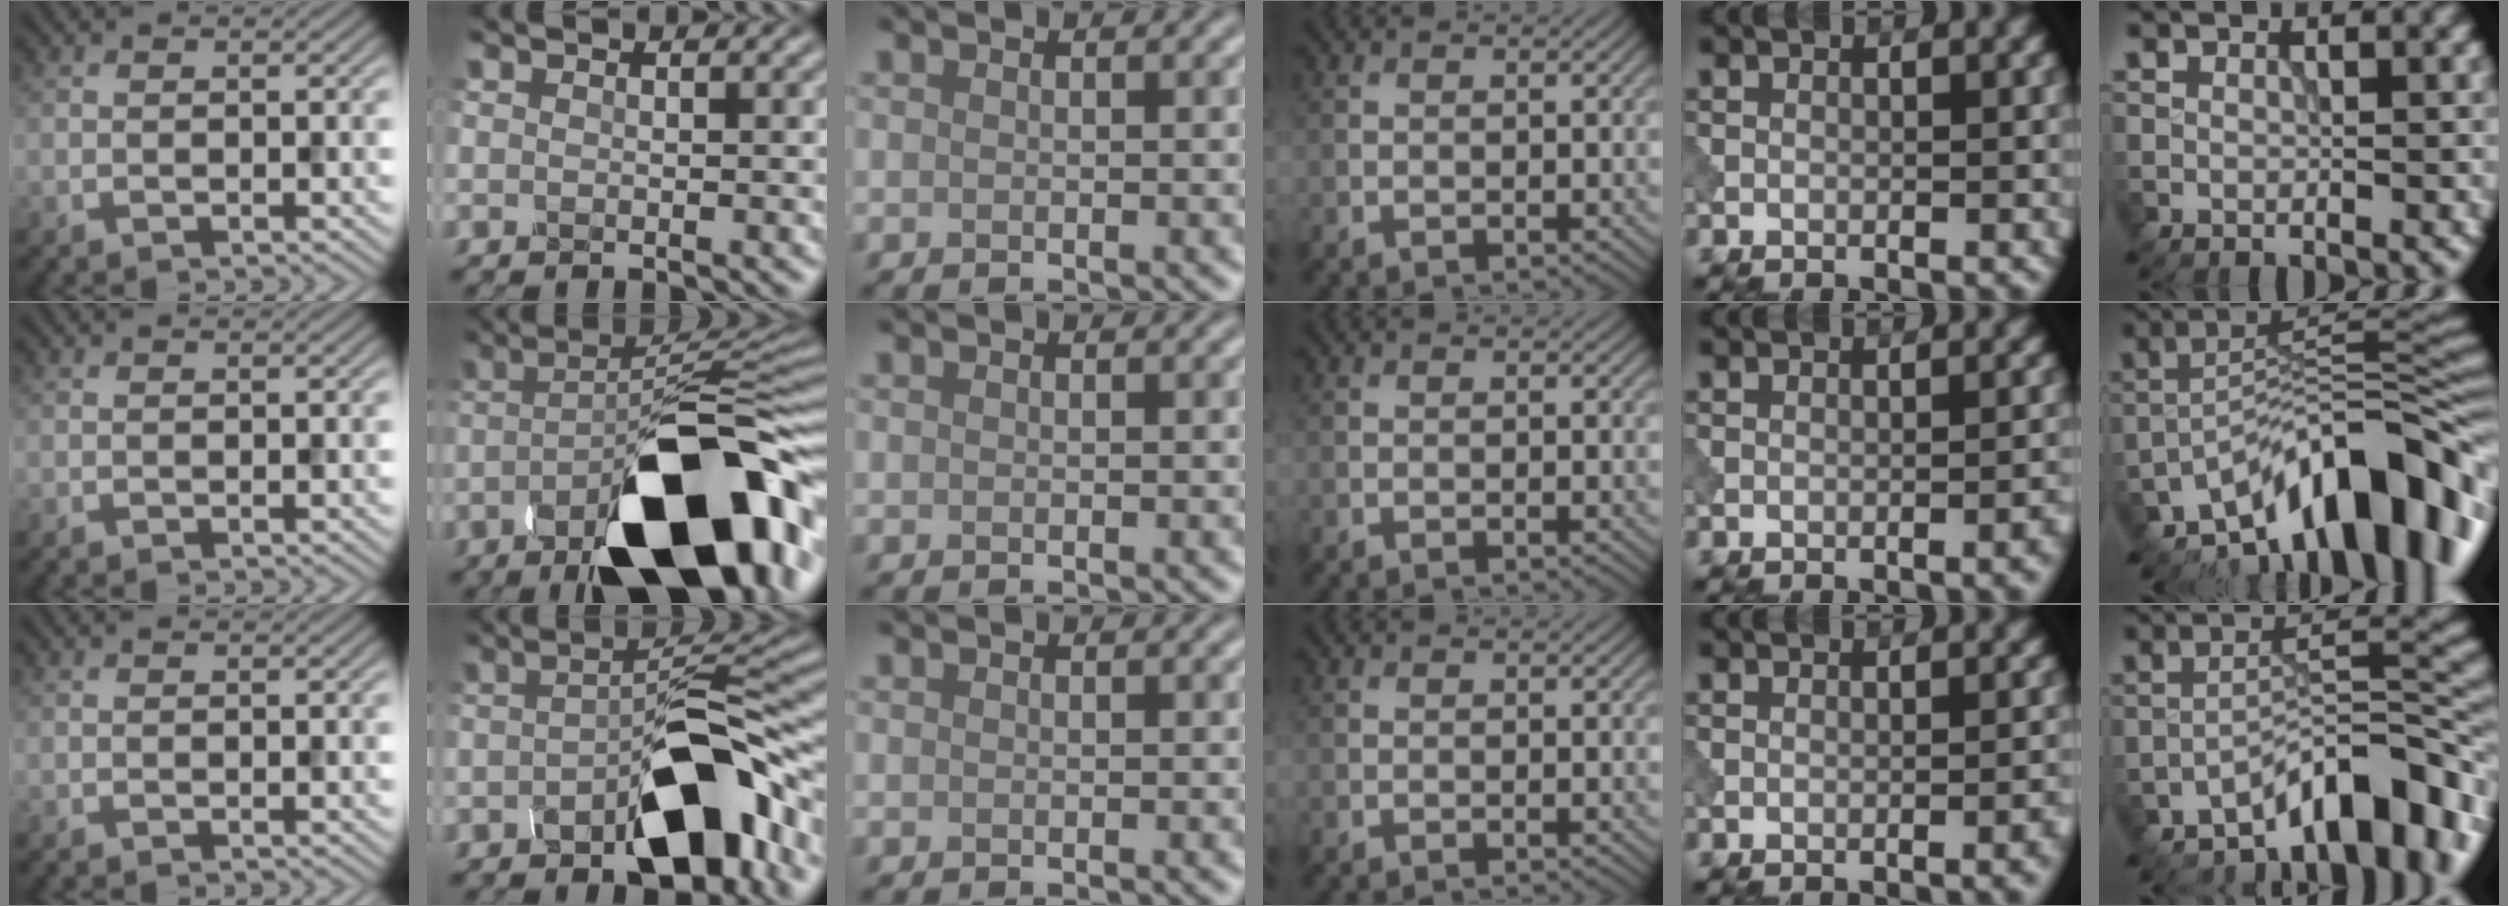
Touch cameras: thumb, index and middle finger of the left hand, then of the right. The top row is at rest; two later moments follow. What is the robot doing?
{"motion": "dispense", "object": "dispenser bottle"}